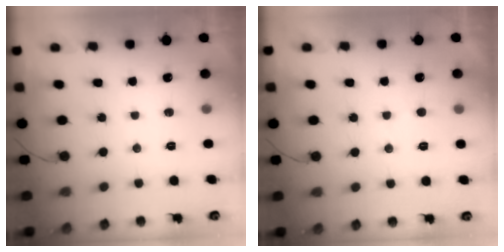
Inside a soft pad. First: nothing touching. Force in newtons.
{"total": 1.6, "press": 1.6, "slide": 0.2}